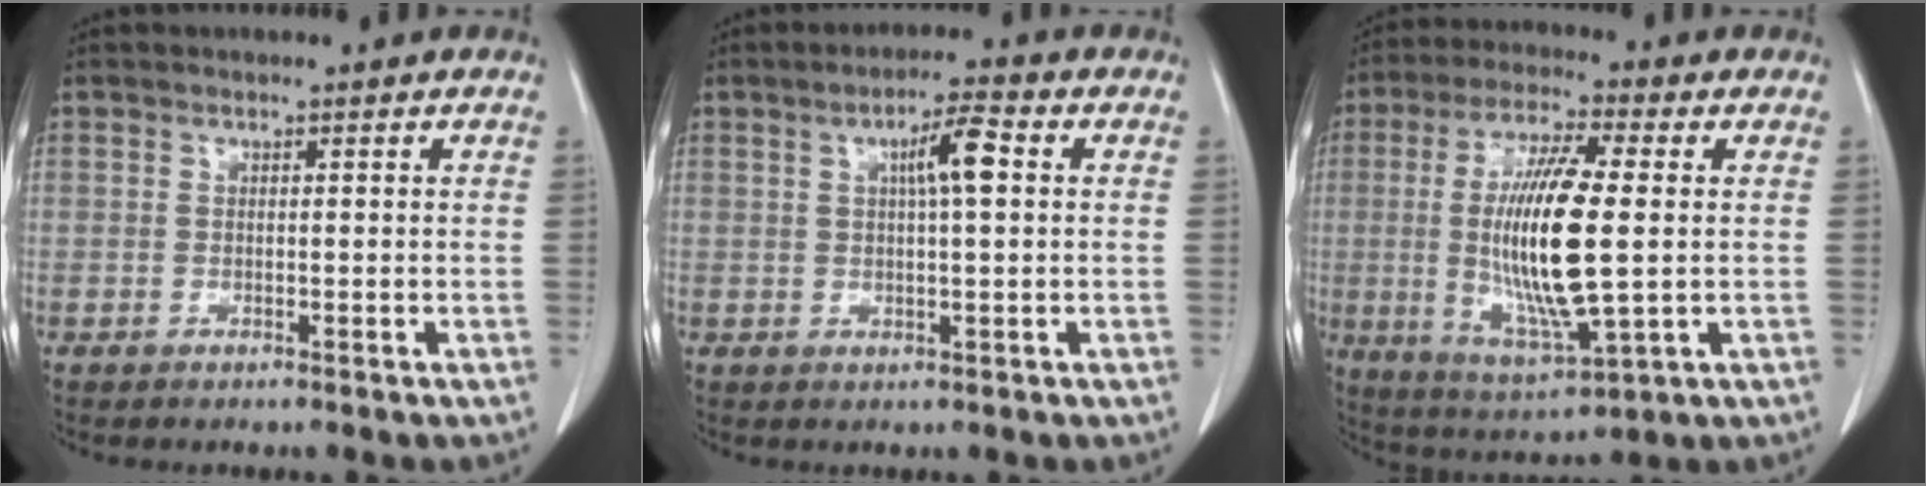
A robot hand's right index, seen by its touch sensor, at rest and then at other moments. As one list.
[{"total": 5.4, "force": [1.3, 0.5, 5.2], "torque": [-0.090, 0.009, 0.020]}, {"total": 16.1, "force": [0.1, 2.4, 16.0], "torque": [-0.317, -0.018, 0.002]}]